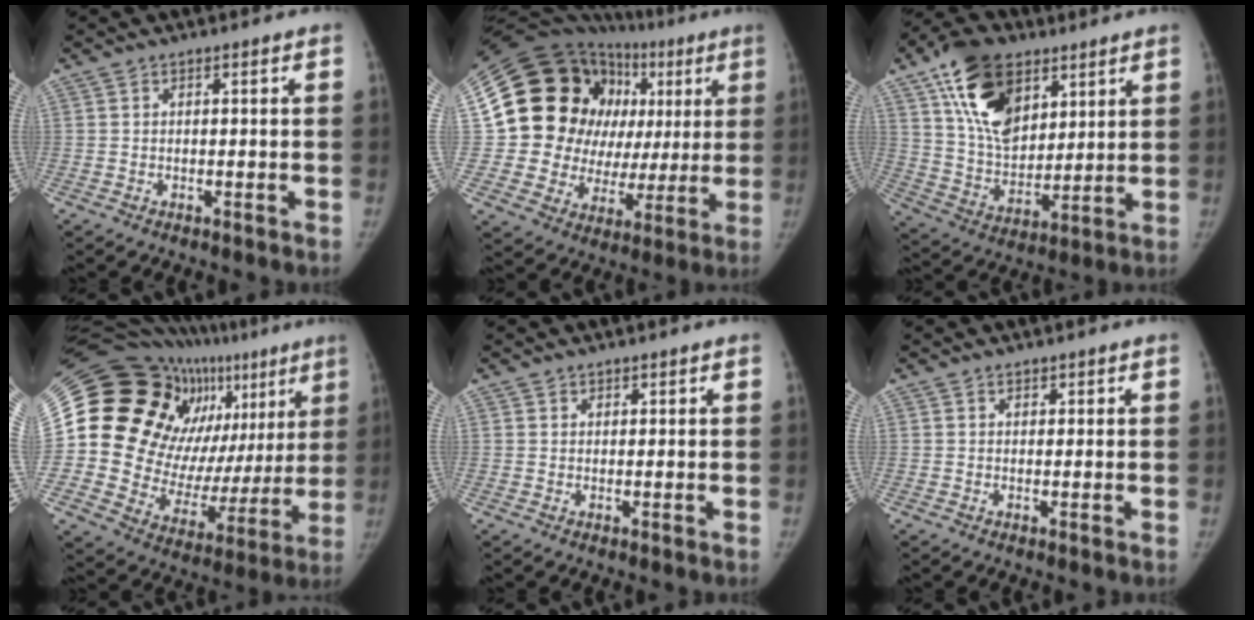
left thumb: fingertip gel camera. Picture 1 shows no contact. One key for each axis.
{"total": 27.0, "fx": 5.6, "fy": 20.7, "fz": 16.4, "tx": -0.179, "ty": 0.038, "tz": 0.103}
{"total": 18.9, "fx": 9.4, "fy": 11.7, "fz": 11.6, "tx": -0.172, "ty": -0.037, "tz": 0.171}
{"total": 33.0, "fx": 13.6, "fy": 19.5, "fz": 22.9, "tx": -0.308, "ty": 0.036, "tz": 0.236}
{"total": 1.1, "fx": 0.8, "fy": 0.8, "fz": 0.0, "tx": 0.018, "ty": -0.003, "tz": 0.006}
{"total": 1.2, "fx": 0.8, "fy": 0.9, "fz": 0.2, "tx": 0.015, "ty": -0.003, "tz": 0.008}